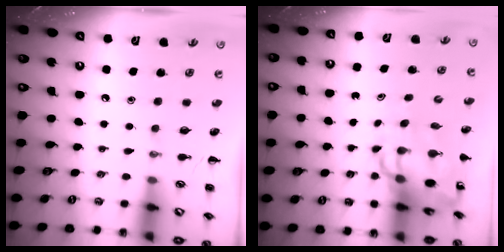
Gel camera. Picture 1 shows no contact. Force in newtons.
{"total": 10.1, "press": 9.7, "slide": 2.7}